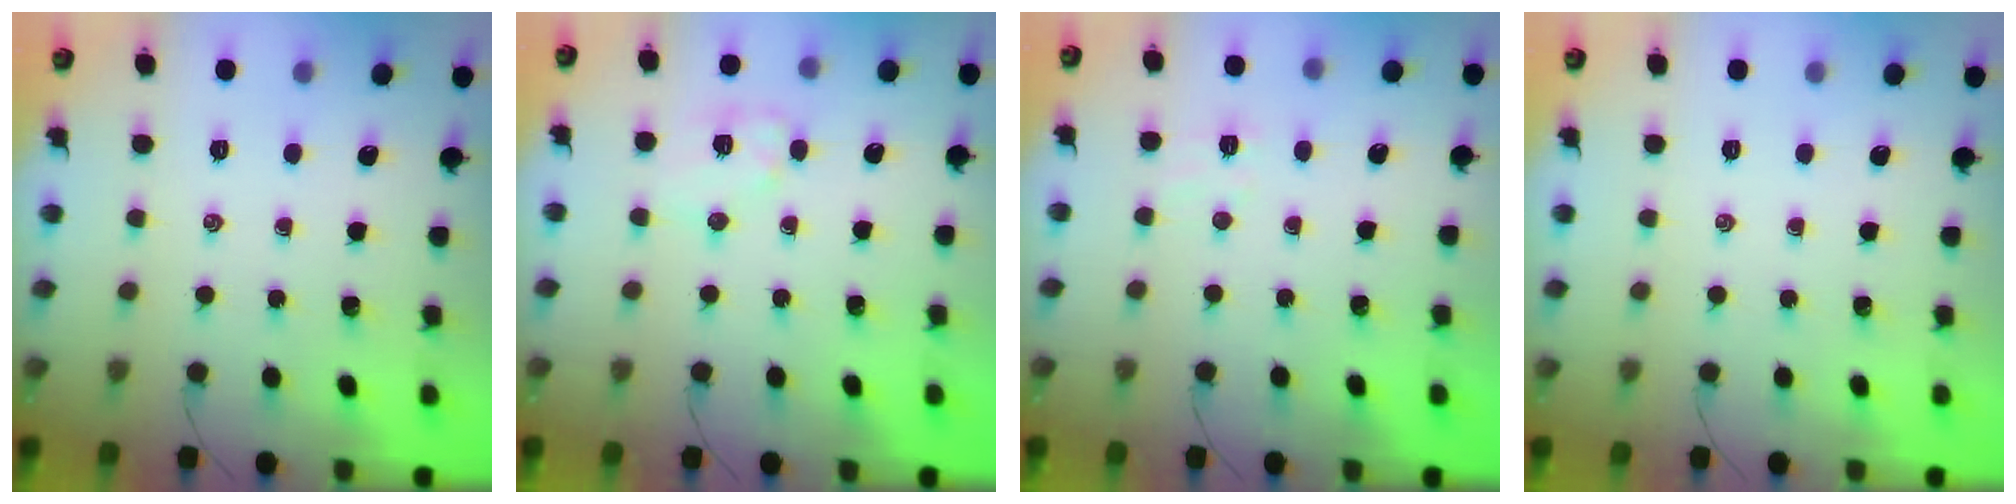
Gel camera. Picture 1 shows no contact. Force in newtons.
{"total": 7.8, "press": 7.7, "slide": 0.8}
{"total": 3.6, "press": 3.5, "slide": 1.0}
{"total": 0.0}